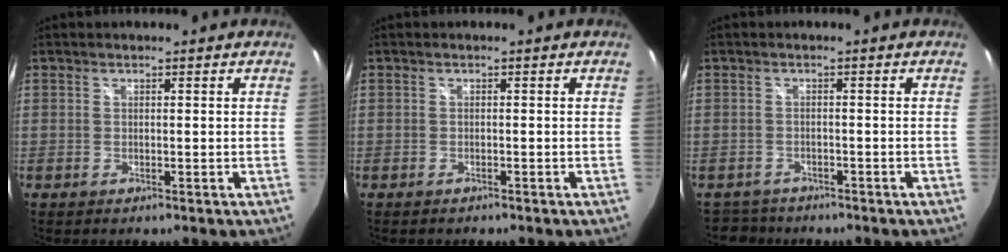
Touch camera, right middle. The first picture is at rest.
{"total": 0.8, "force": [-0.7, 0.3, 0.1], "torque": [-0.005, -0.001, -0.012]}
{"total": 3.7, "force": [-3.1, 1.9, -0.1], "torque": [-0.010, 0.001, -0.053]}